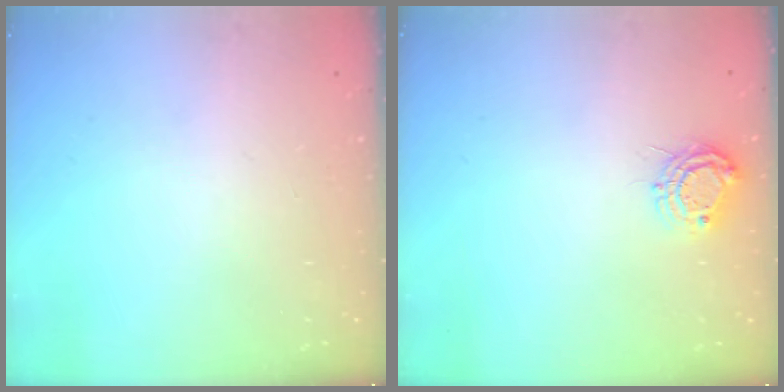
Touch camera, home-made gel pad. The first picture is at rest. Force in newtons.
{"total": 7.8, "press": 7.7, "slide": 0.7}